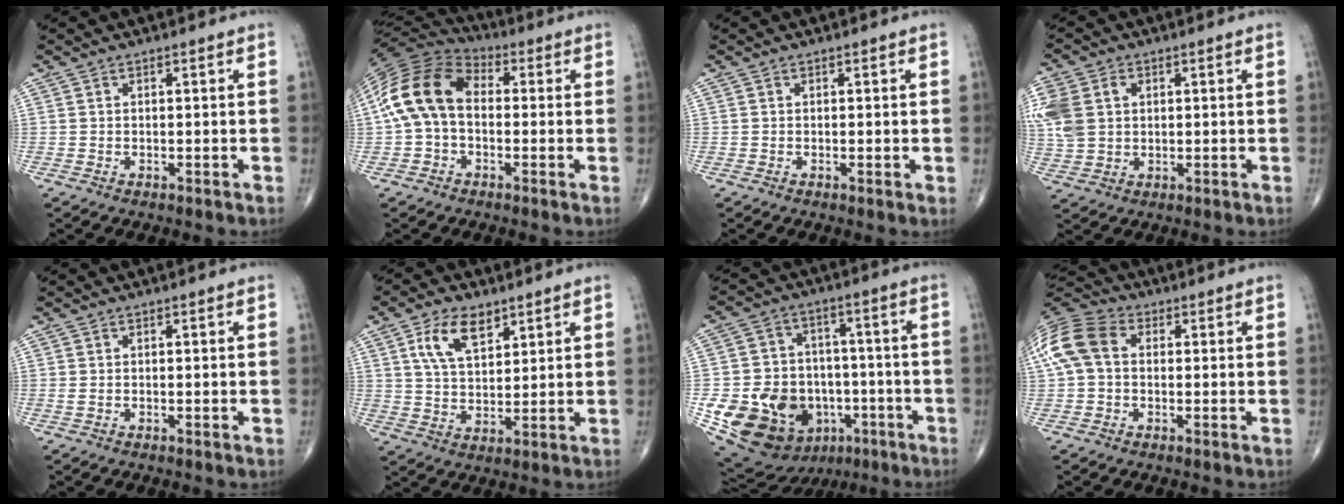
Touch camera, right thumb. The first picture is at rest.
{"total": 14.5, "force": [0.2, 9.8, 10.7], "torque": [-0.207, 0.037, -0.010]}
{"total": 0.8, "force": [0.1, 0.1, 0.8], "torque": [-0.017, -0.004, 0.000]}
{"total": 12.0, "force": [2.6, 9.3, 7.1], "torque": [-0.181, 0.010, 0.054]}
{"total": 0.8, "force": [0.0, 0.3, 0.7], "torque": [-0.017, -0.004, 0.004]}
{"total": 9.0, "force": [4.6, 4.8, 6.1], "torque": [-0.098, -0.019, 0.089]}
{"total": 22.3, "force": [-6.8, 17.1, 12.5], "torque": [-0.201, 0.040, -0.088]}
{"total": 11.7, "force": [1.6, 8.3, 8.0], "torque": [-0.175, 0.035, 0.022]}